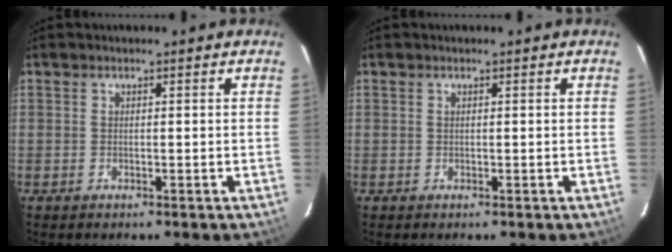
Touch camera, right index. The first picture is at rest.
{"total": 0.0}